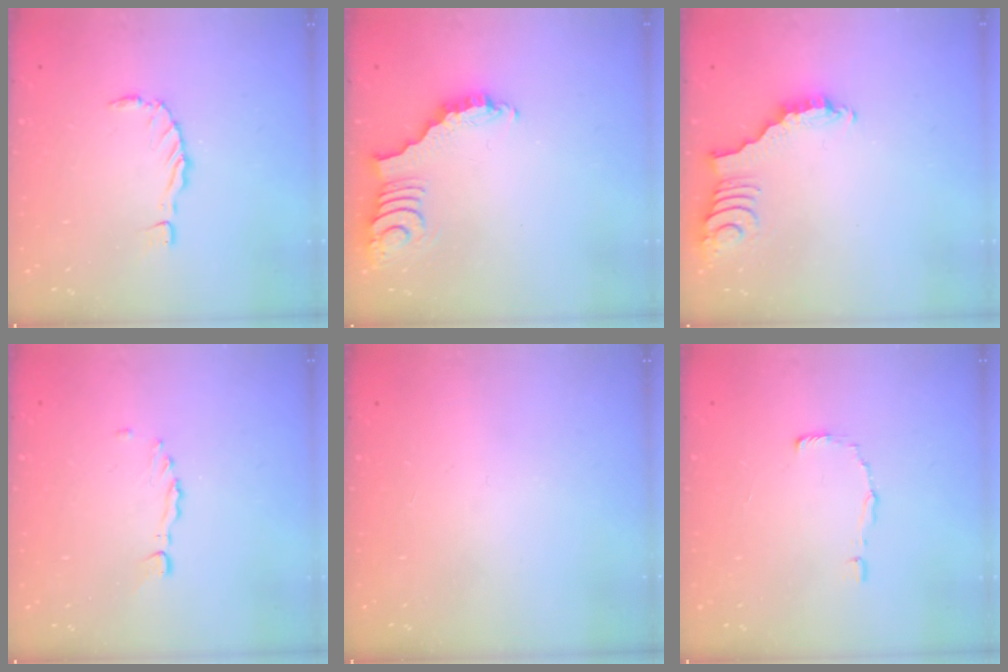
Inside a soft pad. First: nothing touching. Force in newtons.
{"total": 3.9, "press": 3.8, "slide": 0.5}
{"total": 3.3, "press": 3.2, "slide": 0.5}
{"total": 1.1, "press": 1.1, "slide": 0.3}
{"total": 1.6, "press": 1.6, "slide": 0.1}
{"total": 3.3, "press": 3.2, "slide": 0.3}